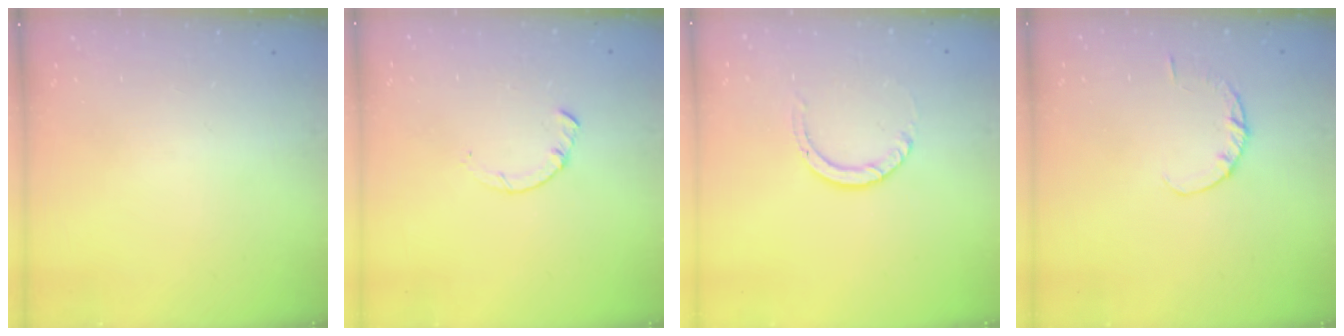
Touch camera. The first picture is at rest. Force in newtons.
{"total": 1.4, "press": 1.4, "slide": 0.2}
{"total": 4.0, "press": 4.0, "slide": 0.2}
{"total": 2.9, "press": 2.8, "slide": 0.4}